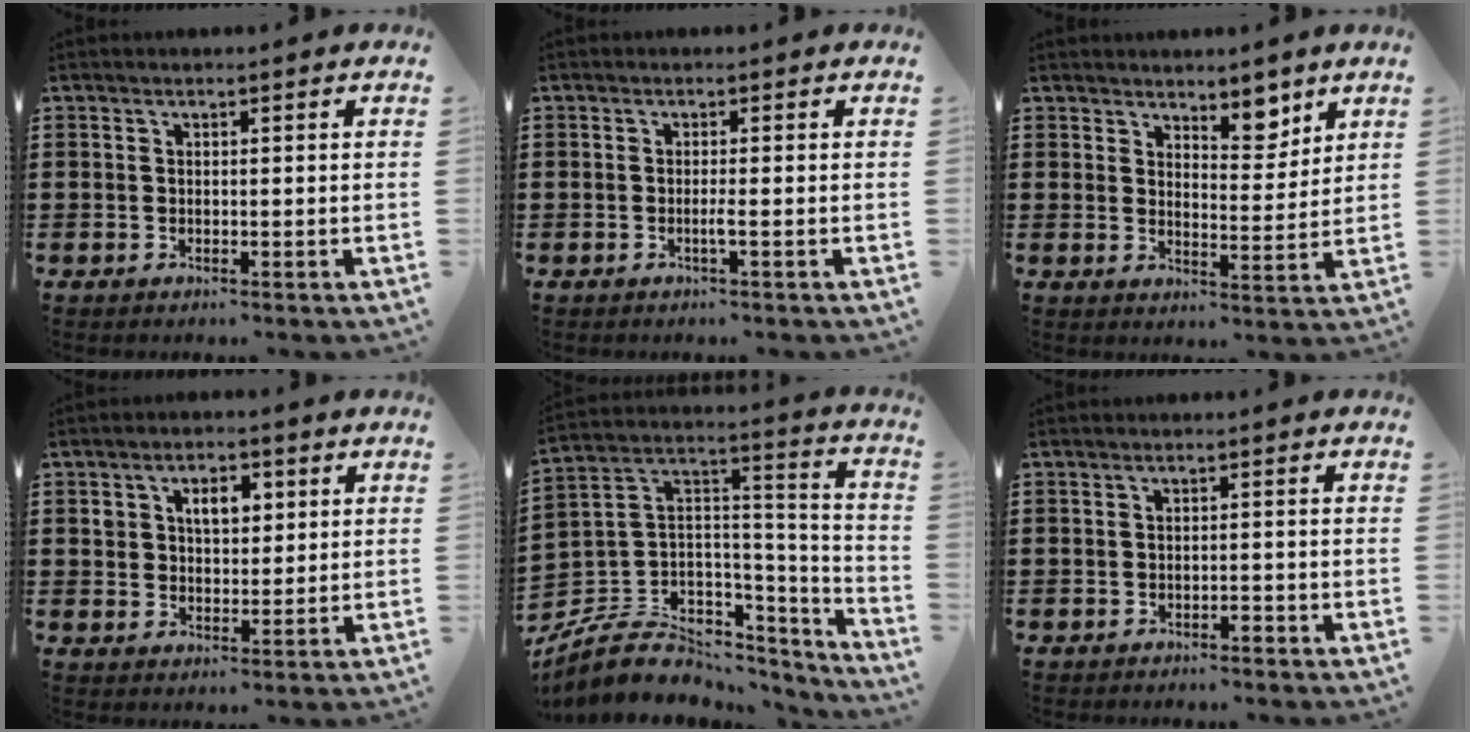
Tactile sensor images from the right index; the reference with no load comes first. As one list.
[{"total": 1.4, "force": [-0.5, -0.3, 1.3], "torque": [-0.024, -0.004, -0.011]}, {"total": 5.7, "force": [4.6, 2.4, 2.2], "torque": [-0.033, -0.016, 0.080]}, {"total": 4.7, "force": [1.6, 3.2, 2.9], "torque": [-0.054, 0.011, 0.021]}, {"total": 7.9, "force": [-4.6, 5.8, 2.6], "torque": [-0.066, 0.004, -0.078]}, {"total": 1.0, "force": [-0.8, 0.2, 0.6], "torque": [-0.015, -0.003, -0.015]}]